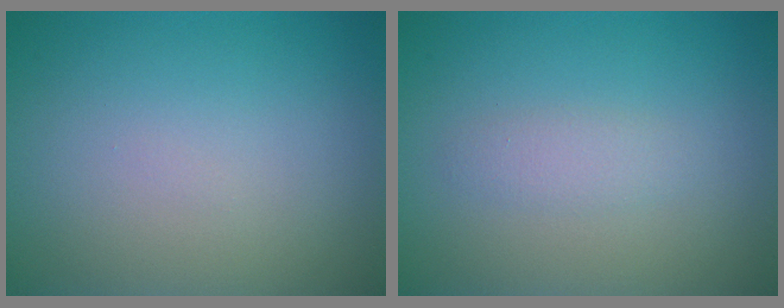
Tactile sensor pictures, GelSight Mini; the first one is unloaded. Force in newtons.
{"total": 1.3, "press": 1.3, "slide": 0.0}